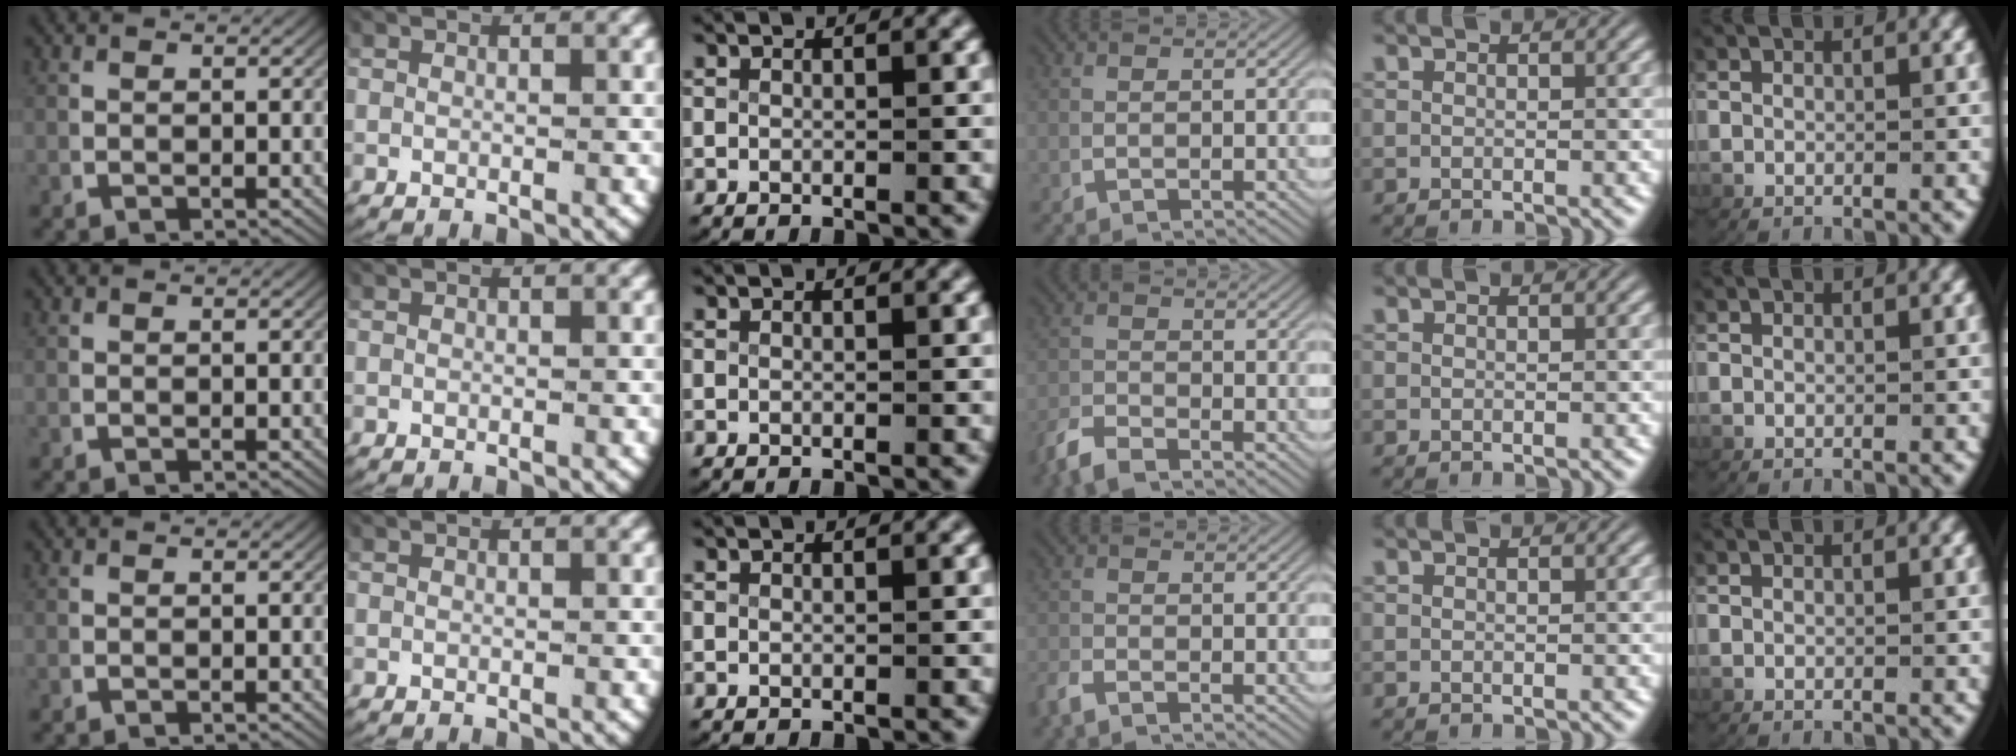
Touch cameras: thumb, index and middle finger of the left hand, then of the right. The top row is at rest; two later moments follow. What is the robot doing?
{"motion": "lift_and_place", "object": "paper"}